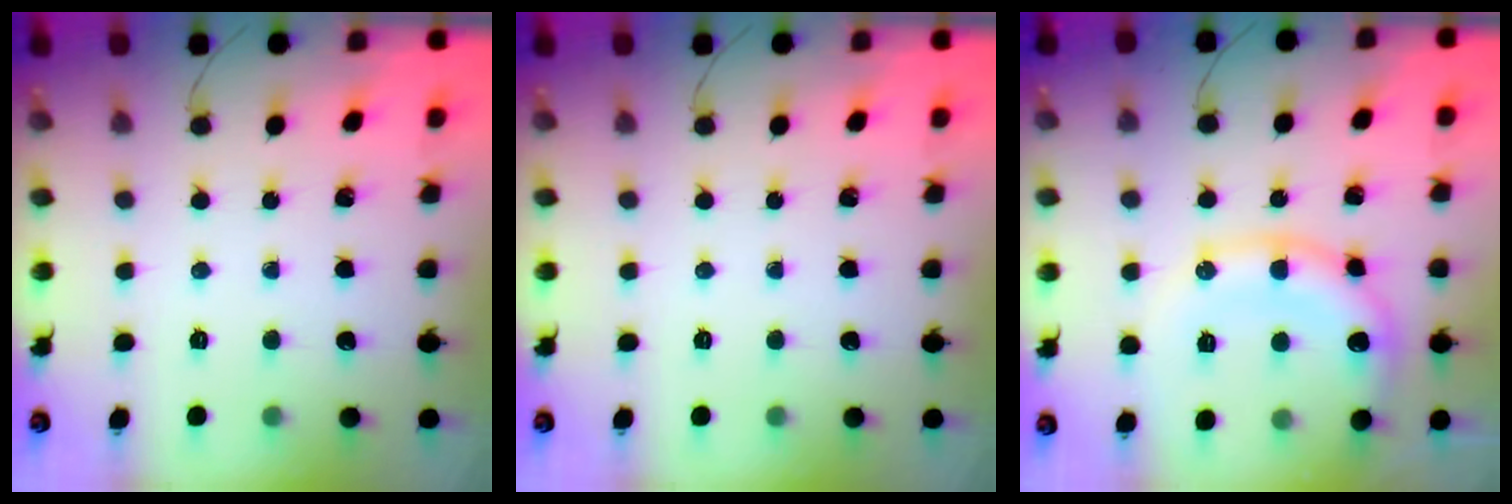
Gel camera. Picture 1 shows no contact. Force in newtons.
{"total": 0.0}
{"total": 14.3, "press": 14.3, "slide": 0.4}